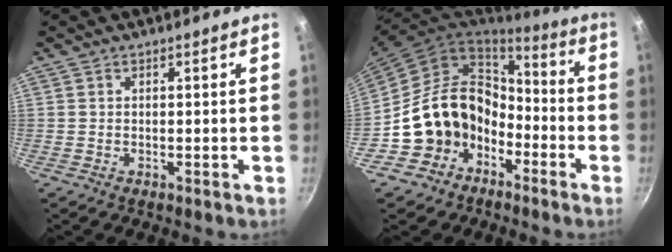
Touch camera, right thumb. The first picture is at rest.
{"total": 16.5, "force": [-6.1, 13.4, 7.4], "torque": [-0.095, 0.072, -0.095]}